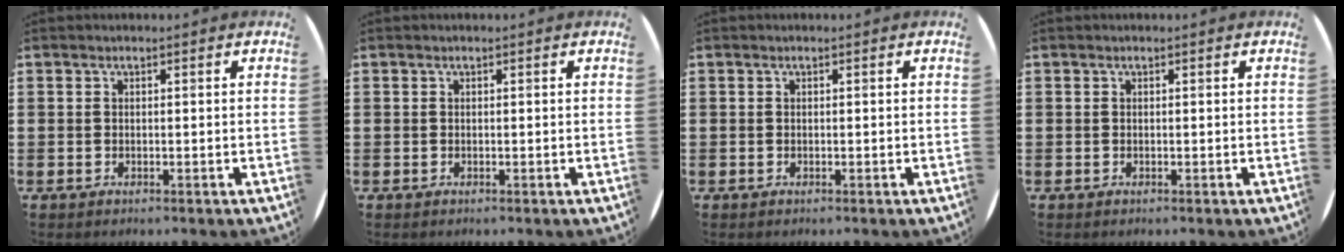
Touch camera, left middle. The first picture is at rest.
{"total": 0.0}
{"total": 0.0}
{"total": 0.0}